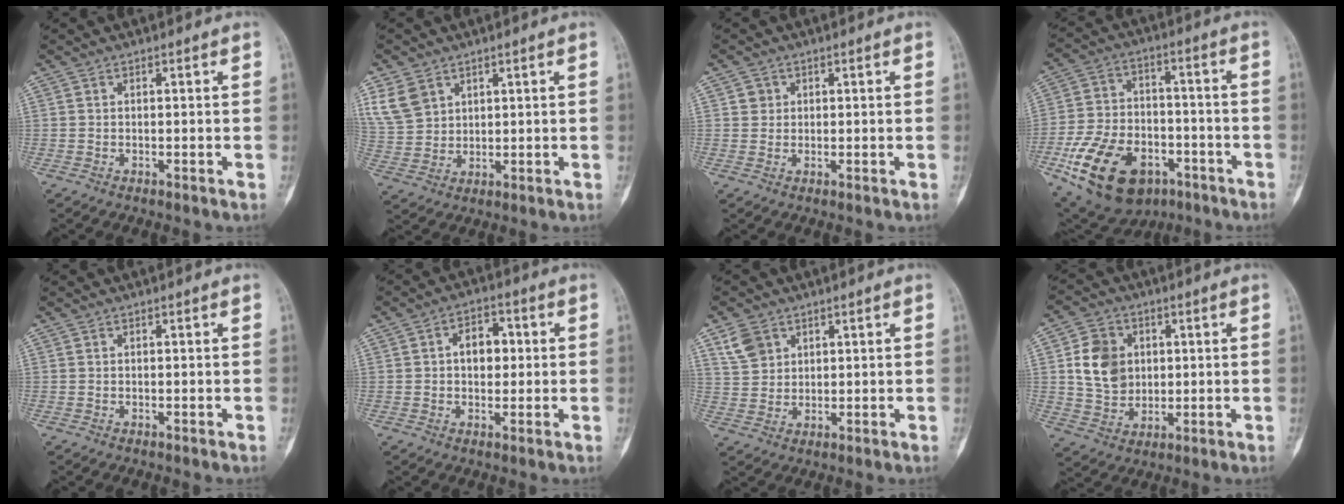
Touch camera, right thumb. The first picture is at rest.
{"total": 7.3, "force": [4.0, 5.3, 3.0], "torque": [-0.050, -0.008, 0.092]}
{"total": 1.9, "force": [0.7, 1.8, 0.3], "torque": [0.007, 0.000, 0.007]}
{"total": 20.8, "force": [-9.1, 13.3, 13.2], "torque": [-0.237, 0.036, -0.141]}
{"total": 0.0}
{"total": 6.2, "force": [0.6, 4.0, 4.7], "torque": [-0.047, 0.012, 0.002]}
{"total": 5.5, "force": [3.1, 4.1, 2.1], "torque": [-0.026, -0.010, 0.065]}
{"total": 9.9, "force": [1.7, 8.1, 5.6], "torque": [-0.072, -0.004, 0.034]}